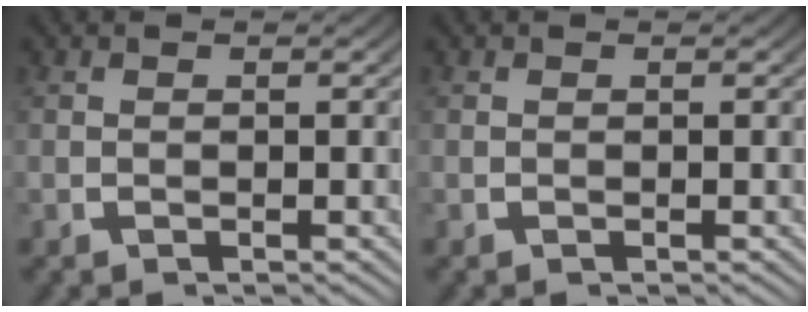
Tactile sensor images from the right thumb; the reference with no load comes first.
{"total": 0.0}